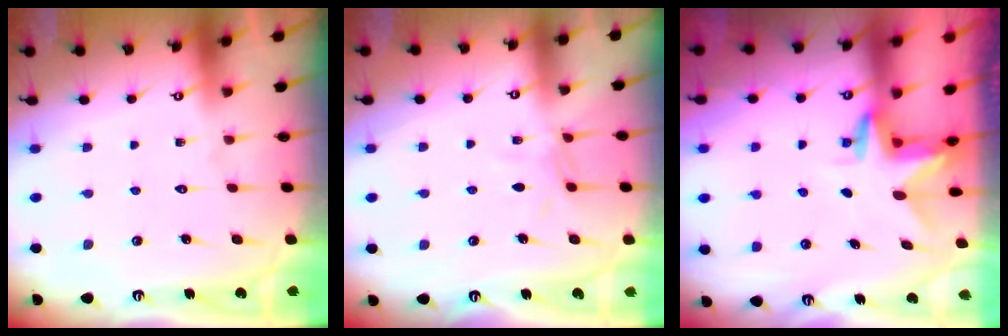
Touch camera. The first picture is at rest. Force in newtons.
{"total": 5.0, "press": 5.0, "slide": 0.5}
{"total": 3.1, "press": 3.1, "slide": 0.2}